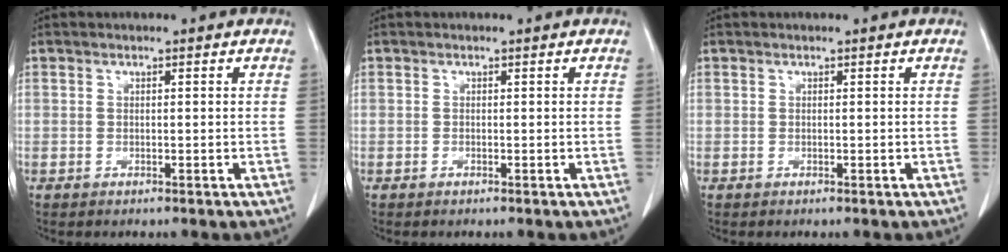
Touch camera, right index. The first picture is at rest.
{"total": 0.0}
{"total": 0.0}